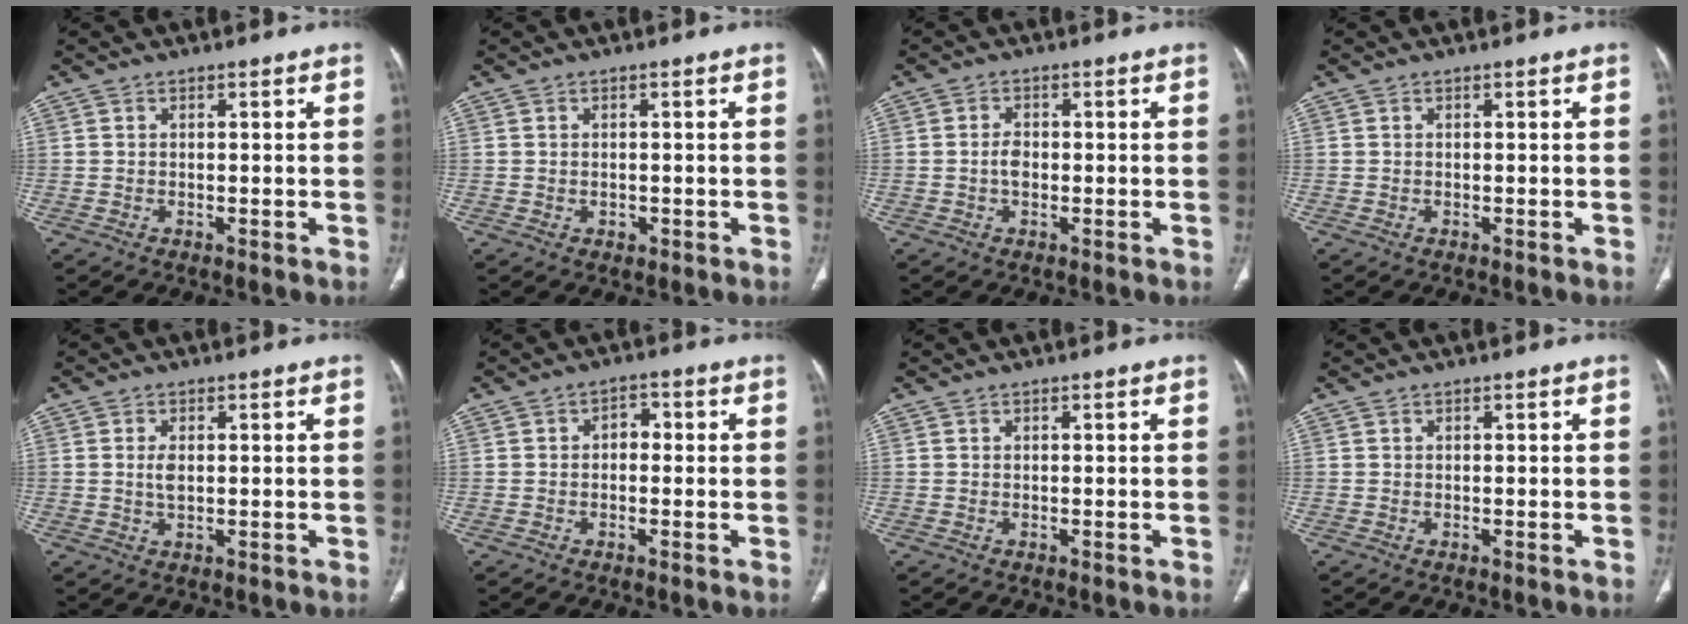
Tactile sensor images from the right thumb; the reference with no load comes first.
{"total": 1.2, "force": [-0.2, 1.0, 0.7], "torque": [-0.013, 0.003, 0.001]}
{"total": 2.6, "force": [-0.5, 1.8, 1.9], "torque": [-0.032, 0.008, -0.012]}
{"total": 0.0}
{"total": 2.6, "force": [0.2, 1.4, 2.2], "torque": [-0.045, -0.001, 0.005]}
{"total": 2.7, "force": [-0.3, 1.9, 1.8], "torque": [-0.013, 0.012, -0.013]}
{"total": 0.0}
{"total": 0.0}